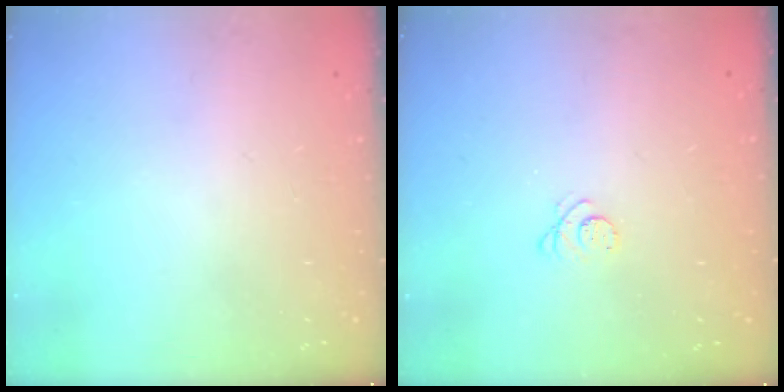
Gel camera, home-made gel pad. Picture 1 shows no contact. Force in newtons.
{"total": 2.8, "press": 2.8, "slide": 0.4}